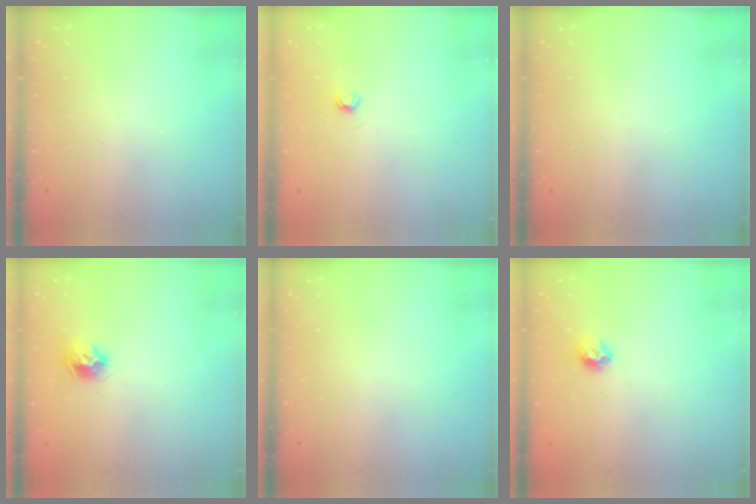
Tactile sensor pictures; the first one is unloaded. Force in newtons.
{"total": 2.6, "press": 2.6, "slide": 0.3}
{"total": 0.0}
{"total": 8.7, "press": 8.7, "slide": 0.4}
{"total": 0.0}
{"total": 6.8, "press": 6.8, "slide": 0.7}